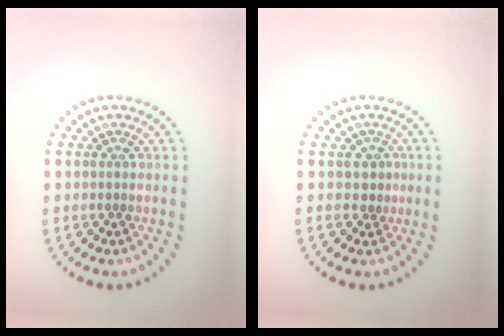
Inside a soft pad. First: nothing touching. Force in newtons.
{"total": 1.0, "press": 0.8, "slide": 0.7}